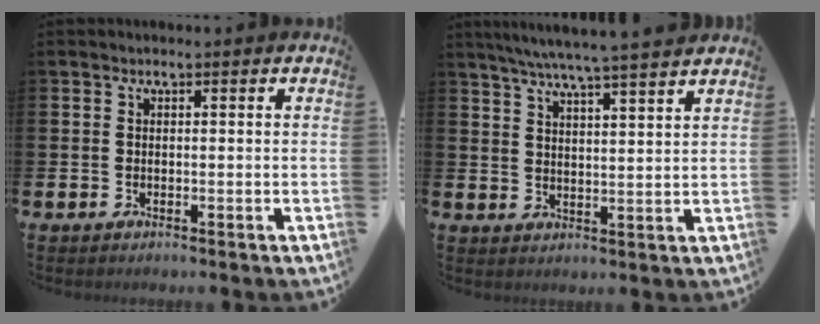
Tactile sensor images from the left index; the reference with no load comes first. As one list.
[{"total": 6.2, "force": [5.8, -0.7, 2.3], "torque": [-0.060, -0.032, 0.100]}]